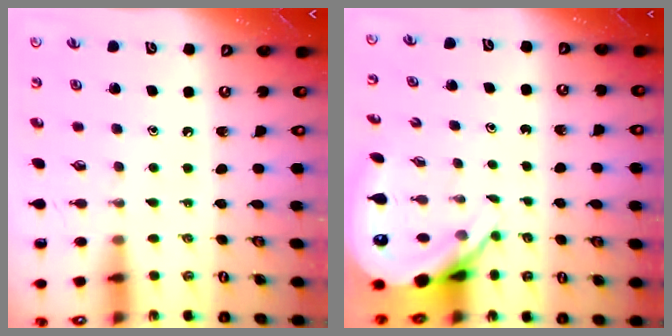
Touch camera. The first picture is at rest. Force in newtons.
{"total": 6.4, "press": 6.3, "slide": 0.8}